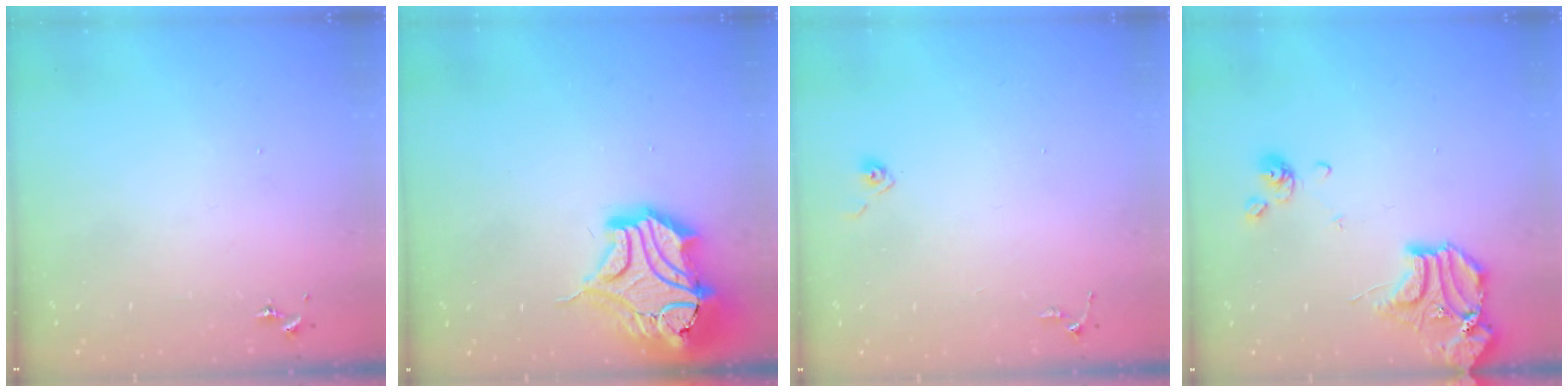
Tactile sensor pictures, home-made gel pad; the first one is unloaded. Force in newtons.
{"total": 19.2, "press": 18.9, "slide": 3.2}
{"total": 4.8, "press": 4.8, "slide": 0.4}
{"total": 14.9, "press": 14.7, "slide": 2.2}